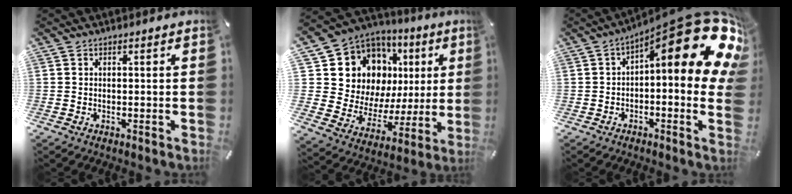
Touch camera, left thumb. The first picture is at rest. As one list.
[{"total": 17.0, "force": [7.7, 13.3, 7.3], "torque": [-0.143, -0.058, 0.161]}, {"total": 22.2, "force": [8.5, 7.4, 19.1], "torque": [-0.250, -0.084, 0.146]}]